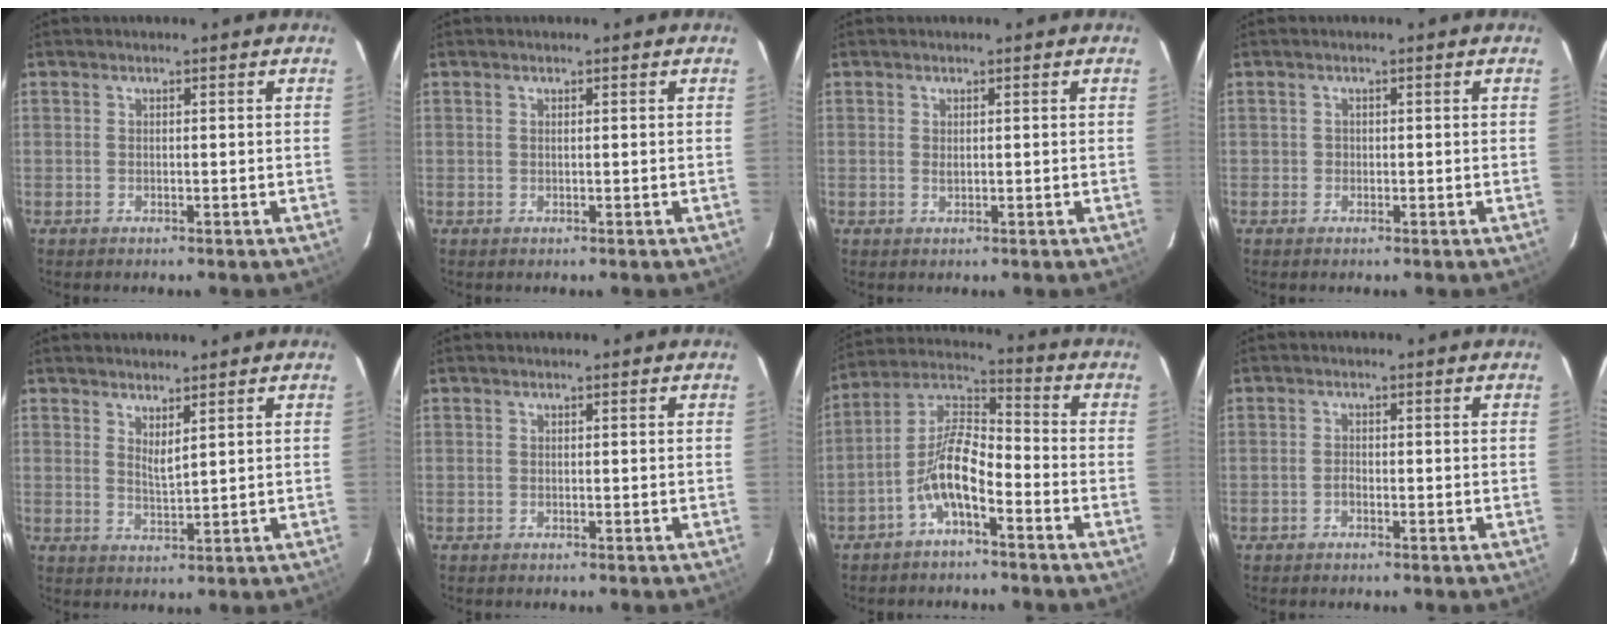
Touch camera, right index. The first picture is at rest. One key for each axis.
{"total": 0.0}
{"total": 0.7, "fx": 0.2, "fy": 0.4, "fz": 0.5, "tx": -0.011, "ty": 0.001, "tz": 0.004}
{"total": 0.8, "fx": -0.3, "fy": 0.7, "fz": 0.0, "tx": 0.002, "ty": 0.001, "tz": -0.006}
{"total": 3.0, "fx": 2.2, "fy": 0.4, "fz": 2.0, "tx": -0.036, "ty": -0.006, "tz": 0.035}
{"total": 0.0}
{"total": 9.3, "fx": -4.8, "fy": 3.1, "fz": 7.3, "tx": -0.157, "ty": 0.013, "tz": -0.092}
{"total": 1.0, "fx": -0.7, "fy": 0.6, "fz": 0.5, "tx": -0.009, "ty": 0.004, "tz": -0.014}